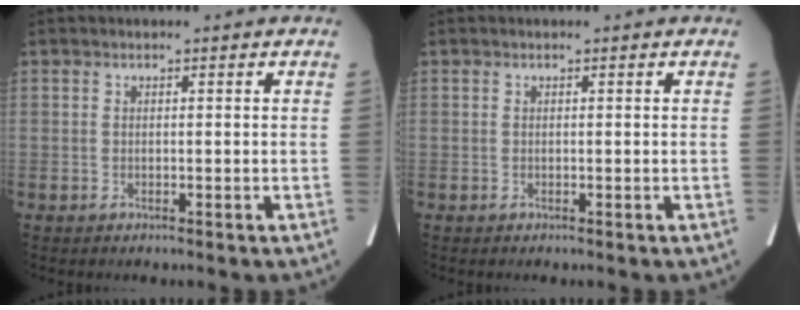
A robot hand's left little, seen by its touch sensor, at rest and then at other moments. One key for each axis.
{"total": 0.0}